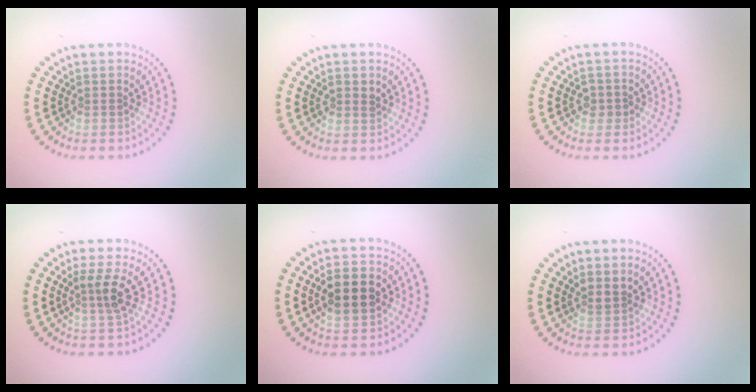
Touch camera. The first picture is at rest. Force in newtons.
{"total": 1.1, "press": 1.1, "slide": 0.2}
{"total": 1.3, "press": 1.2, "slide": 0.4}
{"total": 2.4, "press": 1.8, "slide": 1.5}
{"total": 4.3, "press": 4.3, "slide": 0.2}
{"total": 1.6, "press": 1.3, "slide": 0.9}